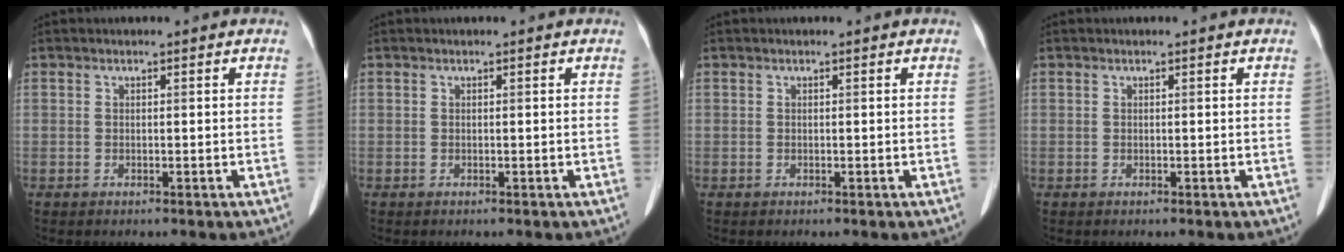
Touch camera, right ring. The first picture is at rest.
{"total": 0.0}
{"total": 0.0}
{"total": 0.0}